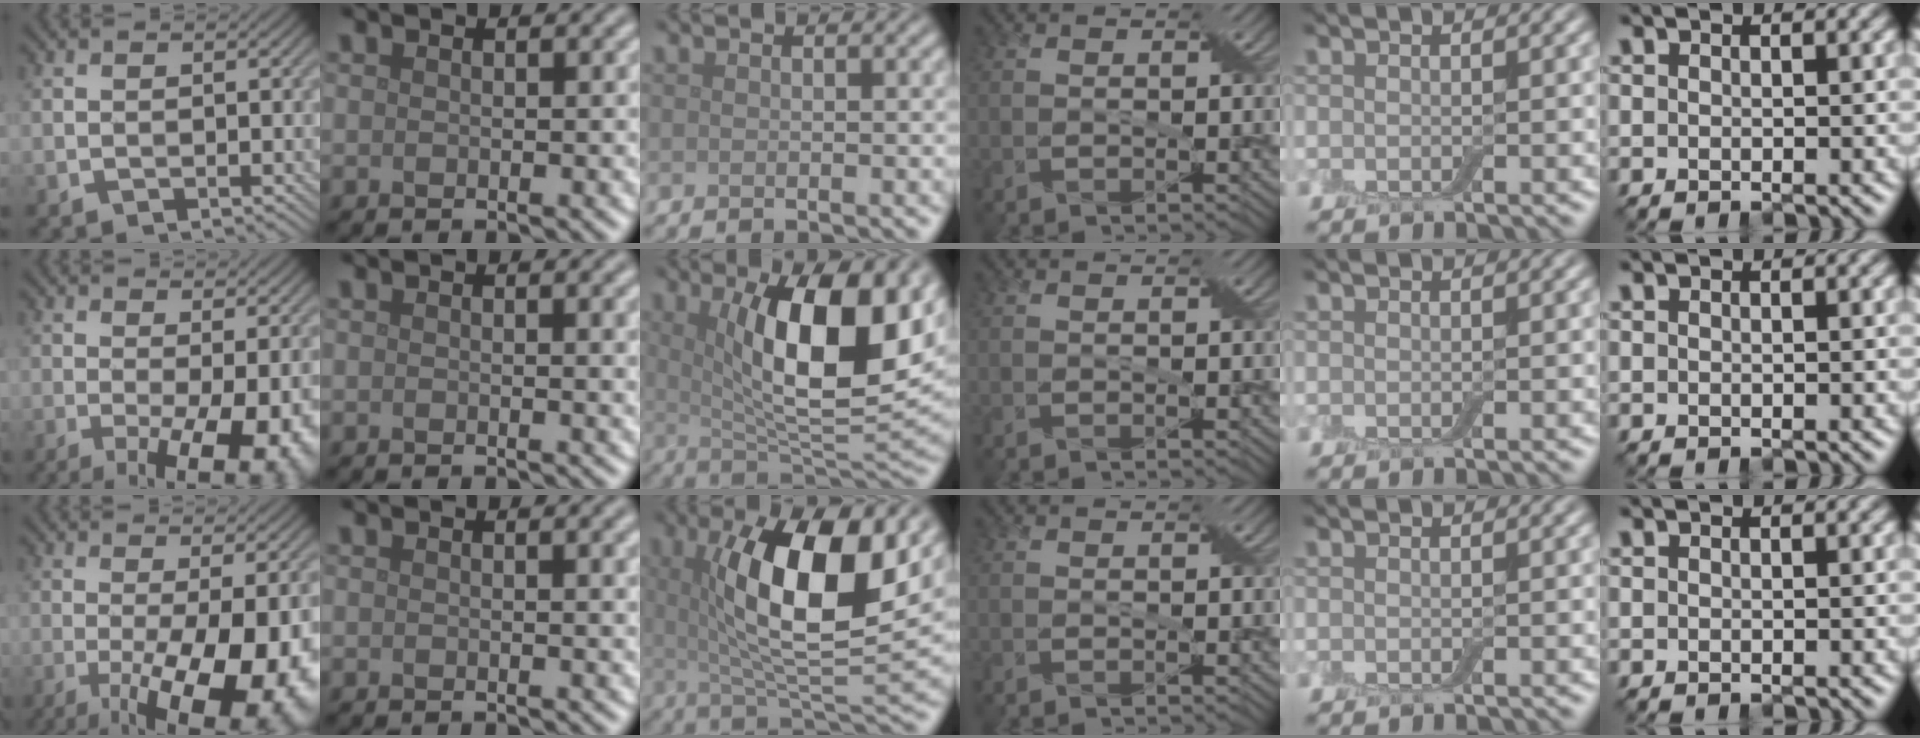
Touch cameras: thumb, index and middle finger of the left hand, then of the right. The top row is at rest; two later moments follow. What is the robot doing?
{"motion": "pour", "object": "bottle"}